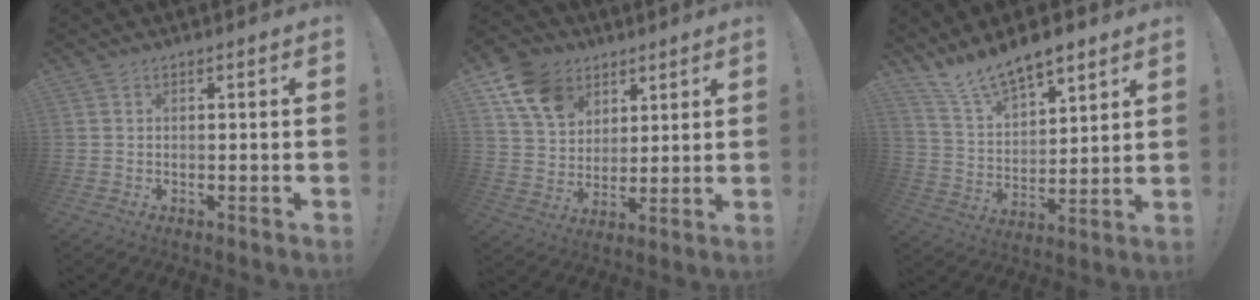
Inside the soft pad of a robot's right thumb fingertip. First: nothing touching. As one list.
[{"total": 13.4, "force": [7.6, 9.7, 5.3], "torque": [-0.088, -0.040, 0.149]}, {"total": 12.0, "force": [10.5, 4.0, 4.0], "torque": [-0.086, -0.082, 0.195]}]